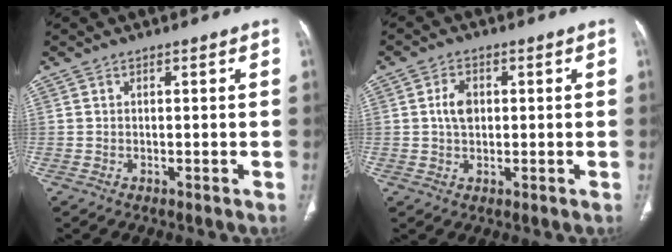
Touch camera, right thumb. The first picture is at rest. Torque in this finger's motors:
{"motor_torque": [0.57, 1.01, 0.81, -0.11, 0.03]}